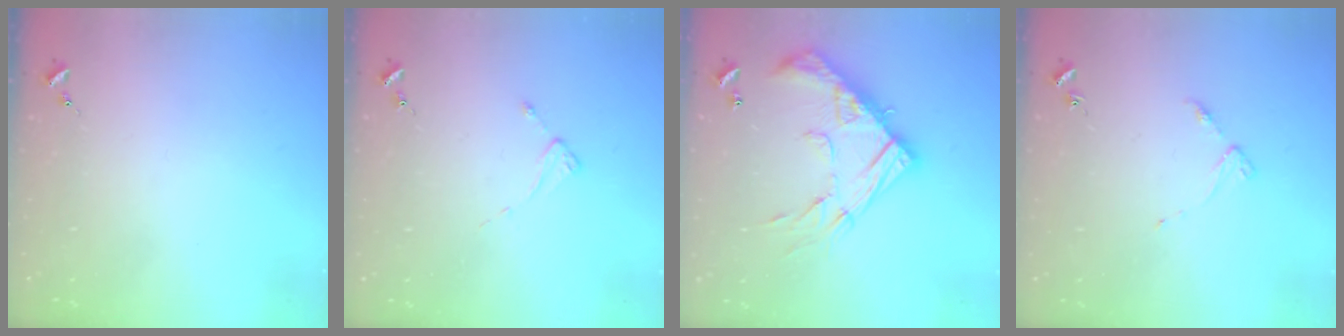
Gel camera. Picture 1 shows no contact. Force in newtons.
{"total": 2.0, "press": 2.0, "slide": 0.3}
{"total": 20.3, "press": 20.3, "slide": 1.7}
{"total": 3.3, "press": 3.3, "slide": 0.4}